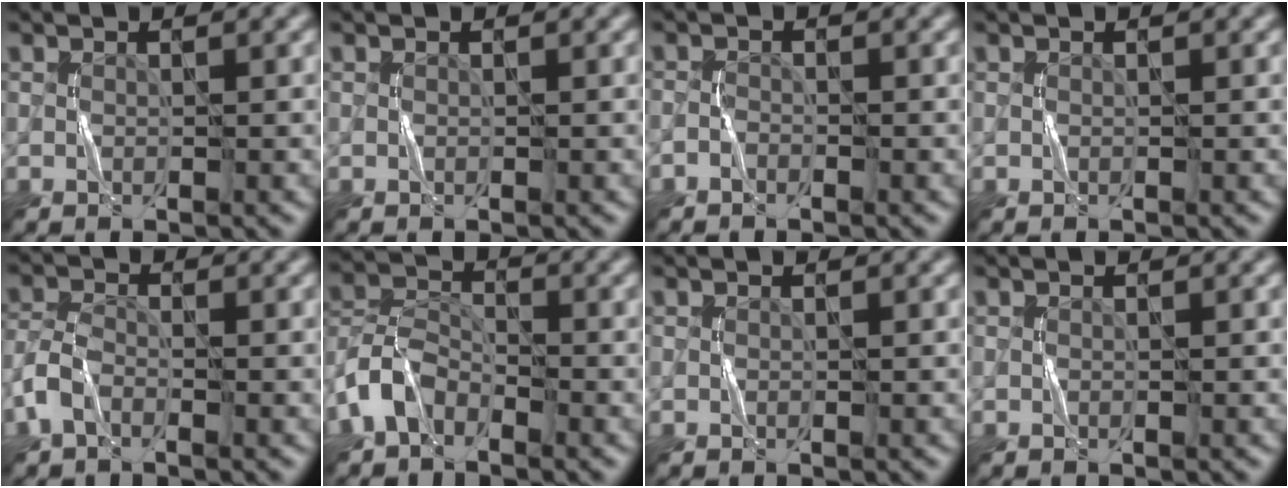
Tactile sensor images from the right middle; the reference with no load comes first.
{"total": 0.0}
{"total": 0.7, "force": [-0.6, 0.3, 0.2], "torque": [-0.003, 0.002, -0.016]}
{"total": 0.0}
{"total": 2.6, "force": [-1.5, 1.4, 1.6], "torque": [-0.038, 0.004, -0.041]}
{"total": 4.3, "force": [-2.7, 2.6, 2.2], "torque": [-0.052, 0.005, -0.067]}
{"total": 0.0}
{"total": 0.0}